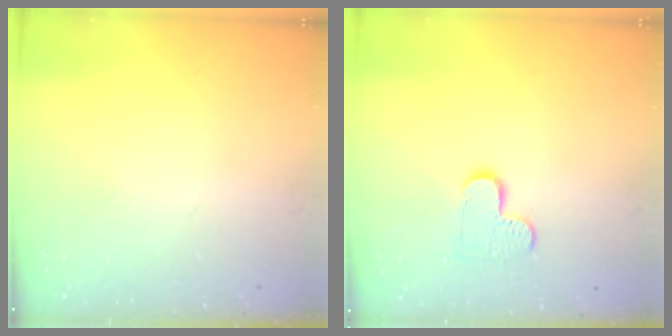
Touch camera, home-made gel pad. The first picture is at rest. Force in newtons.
{"total": 7.0, "press": 7.0, "slide": 0.3}